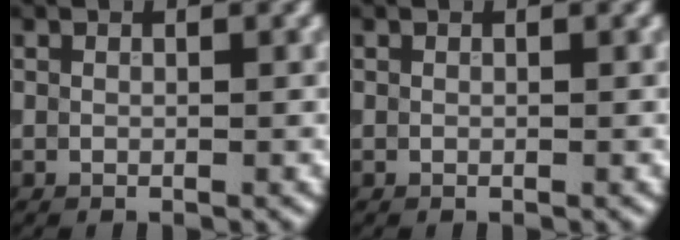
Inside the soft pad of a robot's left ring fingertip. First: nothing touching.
{"total": 0.0}